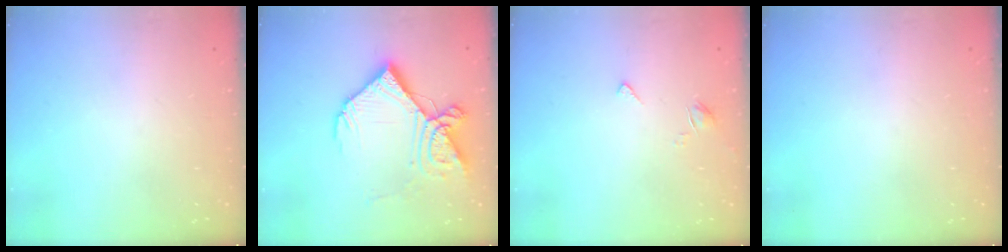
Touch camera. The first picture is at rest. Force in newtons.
{"total": 17.2, "press": 17.0, "slide": 2.2}
{"total": 2.9, "press": 2.8, "slide": 0.4}
{"total": 0.0}